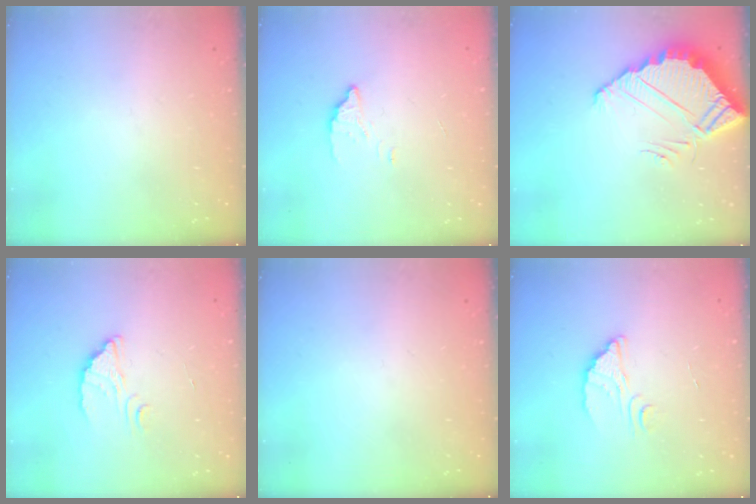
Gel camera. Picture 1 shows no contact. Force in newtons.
{"total": 1.9, "press": 1.9, "slide": 0.0}
{"total": 5.9, "press": 5.9, "slide": 0.3}
{"total": 2.5, "press": 2.5, "slide": 0.1}
{"total": 0.0}
{"total": 2.9, "press": 2.9, "slide": 0.1}